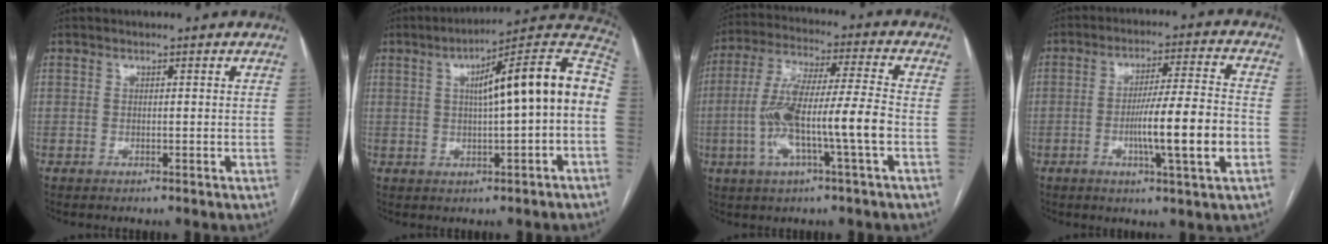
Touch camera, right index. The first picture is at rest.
{"total": 16.1, "force": [1.3, 1.4, 15.9], "torque": [-0.223, 0.042, 0.017]}
{"total": 13.3, "force": [-3.3, 0.5, 12.9], "torque": [-0.257, 0.012, -0.063]}
{"total": 12.2, "force": [-3.2, -0.1, 11.8], "torque": [-0.194, -0.002, -0.055]}